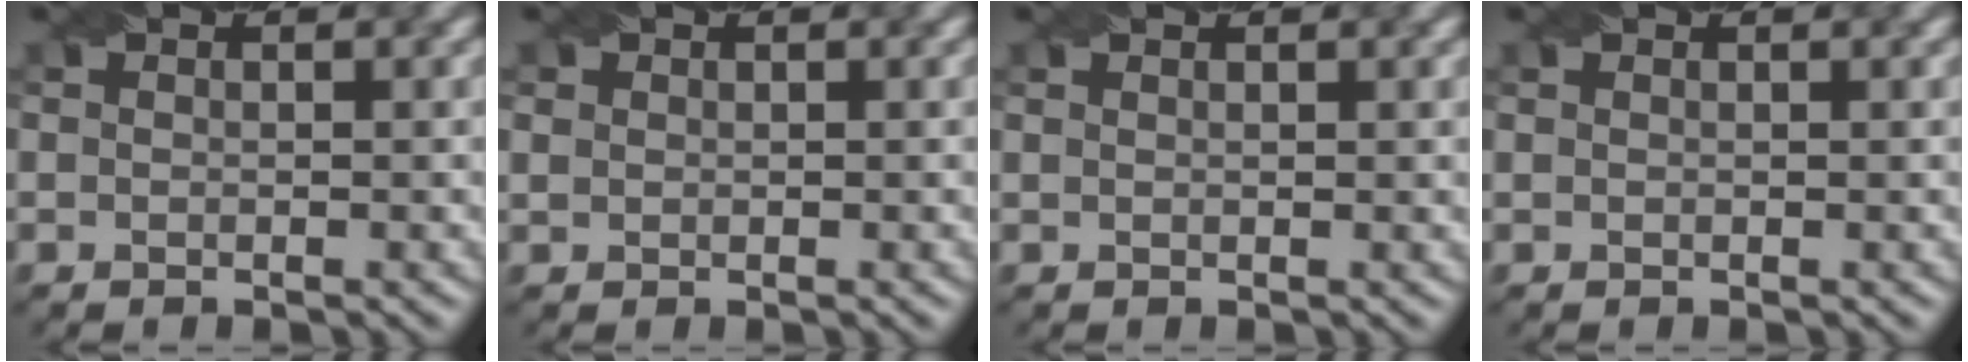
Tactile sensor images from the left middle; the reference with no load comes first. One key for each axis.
{"total": 0.9, "fx": 0.5, "fy": 0.7, "fz": 0.1, "tx": -0.002, "ty": 0.000, "tz": 0.011}
{"total": 1.0, "fx": 0.8, "fy": 0.3, "fz": 0.5, "tx": -0.007, "ty": -0.003, "tz": 0.010}
{"total": 0.7, "fx": 0.6, "fy": 0.1, "fz": 0.3, "tx": -0.009, "ty": 0.000, "tz": 0.005}